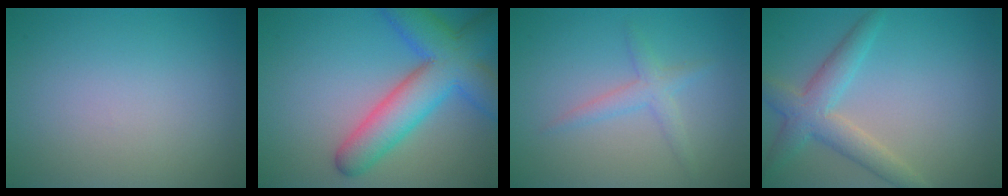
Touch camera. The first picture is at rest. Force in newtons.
{"total": 8.3, "press": 8.3, "slide": 0.4}
{"total": 2.0, "press": 2.0, "slide": 0.1}
{"total": 4.0, "press": 4.0, "slide": 0.3}